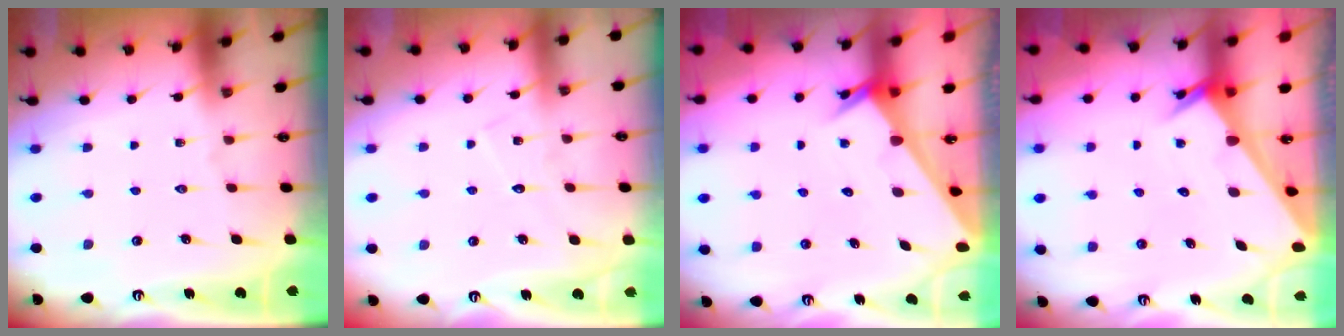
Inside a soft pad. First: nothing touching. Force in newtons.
{"total": 5.5, "press": 5.5, "slide": 0.4}
{"total": 2.3, "press": 2.3, "slide": 0.1}
{"total": 2.2, "press": 2.2, "slide": 0.1}